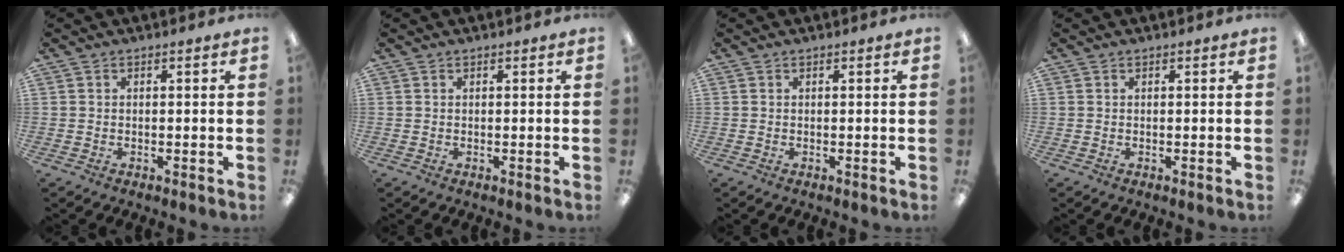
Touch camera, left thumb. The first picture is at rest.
{"total": 0.0}
{"total": 0.0}
{"total": 0.0}